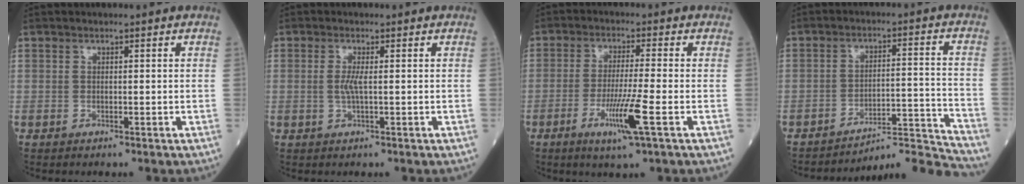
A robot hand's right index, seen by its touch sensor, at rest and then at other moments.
{"total": 2.1, "force": [0.1, 0.1, 2.1], "torque": [-0.050, -0.001, 0.001]}
{"total": 5.3, "force": [-2.1, -0.6, 4.8], "torque": [-0.092, -0.013, -0.042]}
{"total": 11.1, "force": [-10.8, -2.2, -1.3], "torque": [0.032, 0.041, -0.162]}